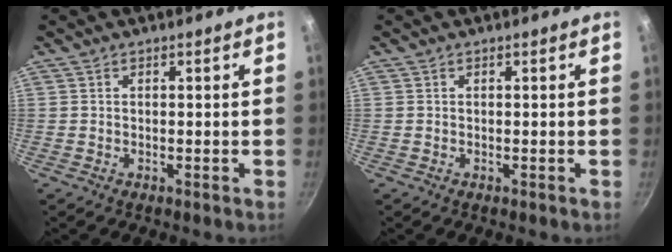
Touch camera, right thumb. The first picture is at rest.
{"total": 0.0}